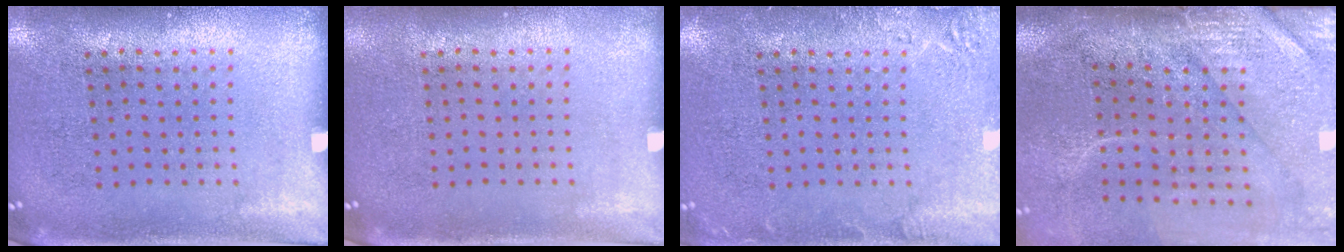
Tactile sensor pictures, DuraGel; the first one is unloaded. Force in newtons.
{"total": 0.0}
{"total": 2.0, "press": 2.0, "slide": 0.4}
{"total": 4.1, "press": 3.5, "slide": 2.1}